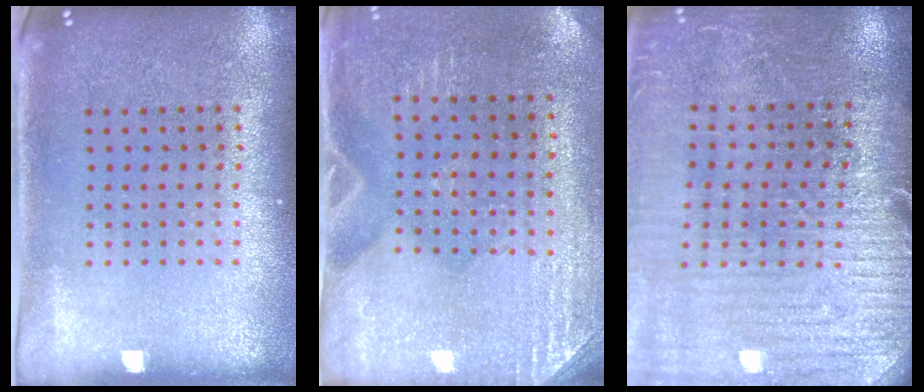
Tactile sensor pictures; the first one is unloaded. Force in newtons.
{"total": 2.8, "press": 2.6, "slide": 1.2}
{"total": 3.0, "press": 3.0, "slide": 0.4}